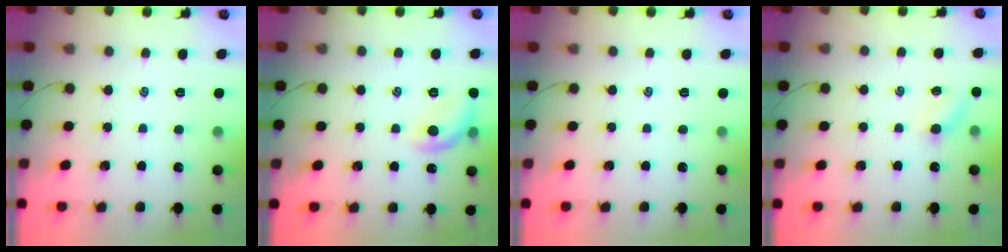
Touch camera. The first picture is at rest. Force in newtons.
{"total": 9.6, "press": 9.6, "slide": 0.7}
{"total": 0.0}
{"total": 4.4, "press": 4.3, "slide": 0.9}